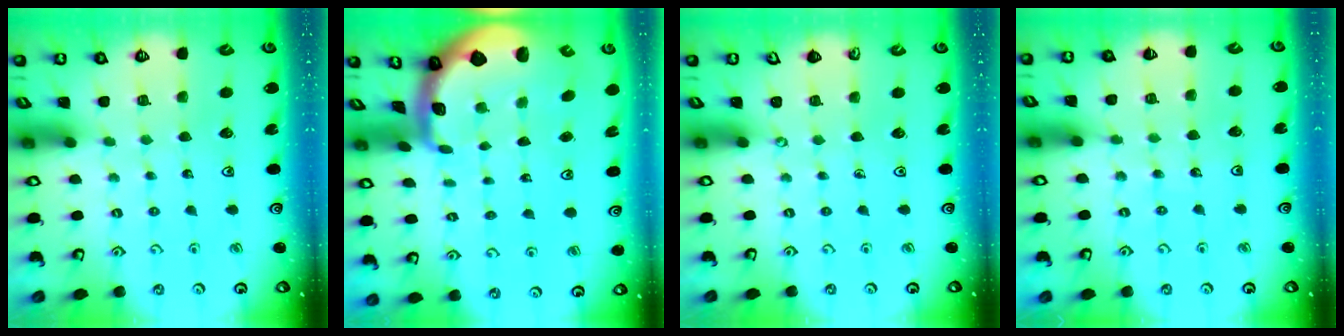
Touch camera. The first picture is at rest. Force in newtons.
{"total": 2.6, "press": 2.5, "slide": 0.6}
{"total": 0.0}
{"total": 5.2, "press": 5.1, "slide": 1.0}